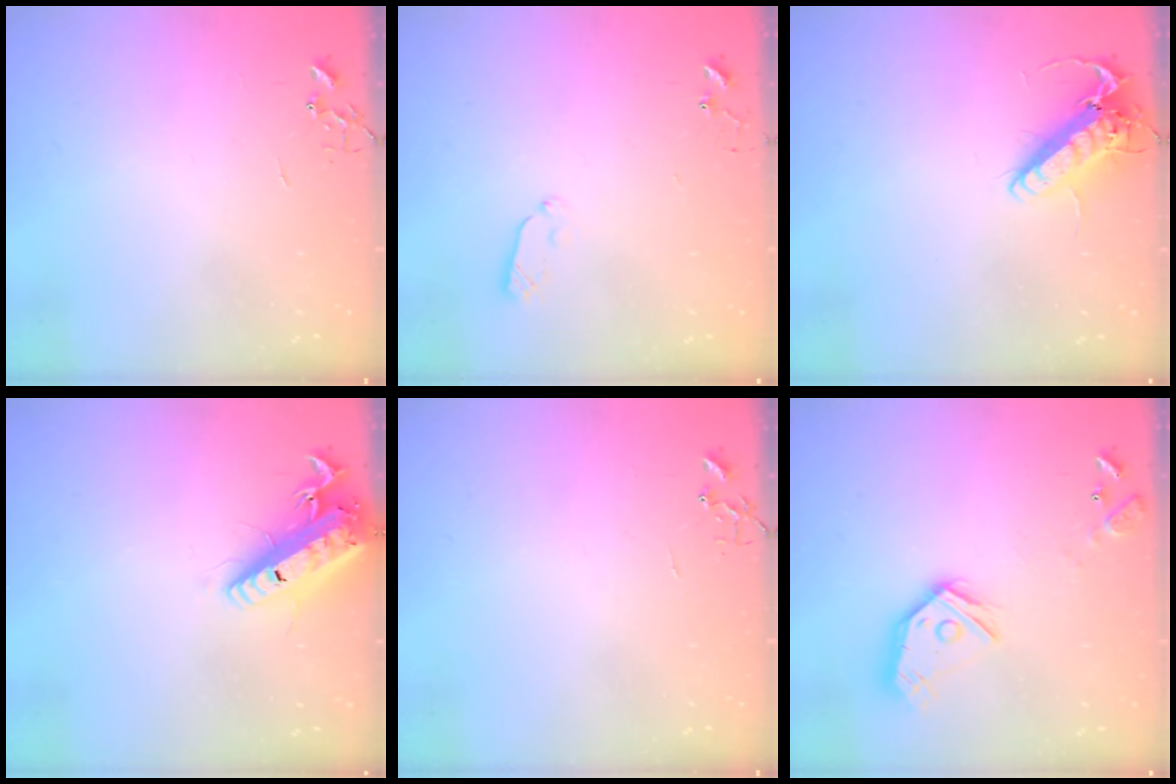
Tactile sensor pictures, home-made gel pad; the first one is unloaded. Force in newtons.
{"total": 4.5, "press": 4.5, "slide": 0.4}
{"total": 13.5, "press": 13.2, "slide": 2.7}
{"total": 17.3, "press": 17.0, "slide": 3.4}
{"total": 0.0}
{"total": 14.1, "press": 14.1, "slide": 1.1}